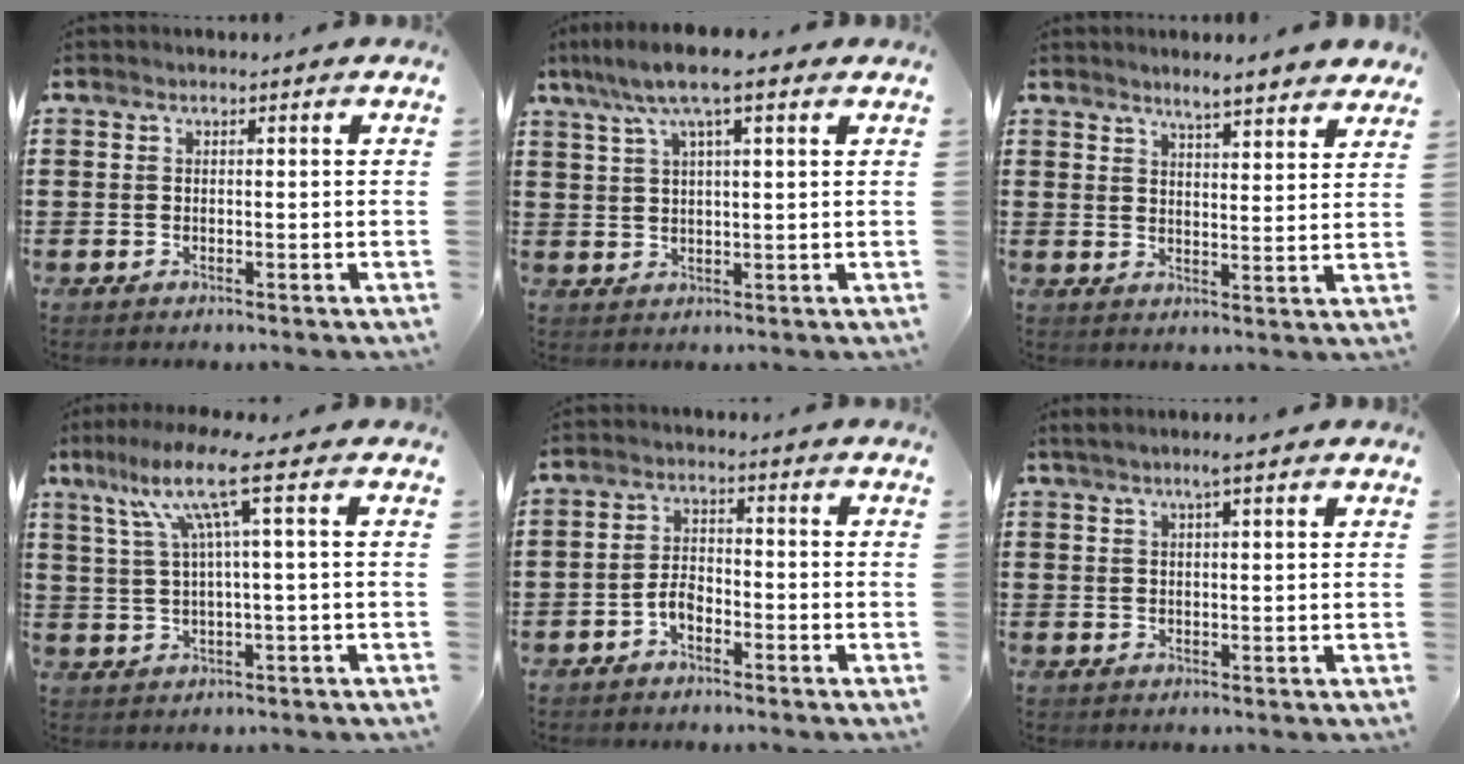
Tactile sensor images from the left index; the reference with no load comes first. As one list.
[{"total": 7.4, "force": [4.4, 1.3, 5.8], "torque": [-0.124, 0.004, 0.077]}, {"total": 4.1, "force": [4.0, -0.2, 1.1], "torque": [-0.036, -0.014, 0.069]}, {"total": 9.8, "force": [3.2, 0.6, 9.2], "torque": [-0.197, 0.001, 0.045]}, {"total": 3.1, "force": [-1.9, 1.4, 2.0], "torque": [-0.053, 0.002, -0.041]}, {"total": 2.9, "force": [1.8, -0.2, 2.3], "torque": [-0.048, 0.001, 0.032]}]